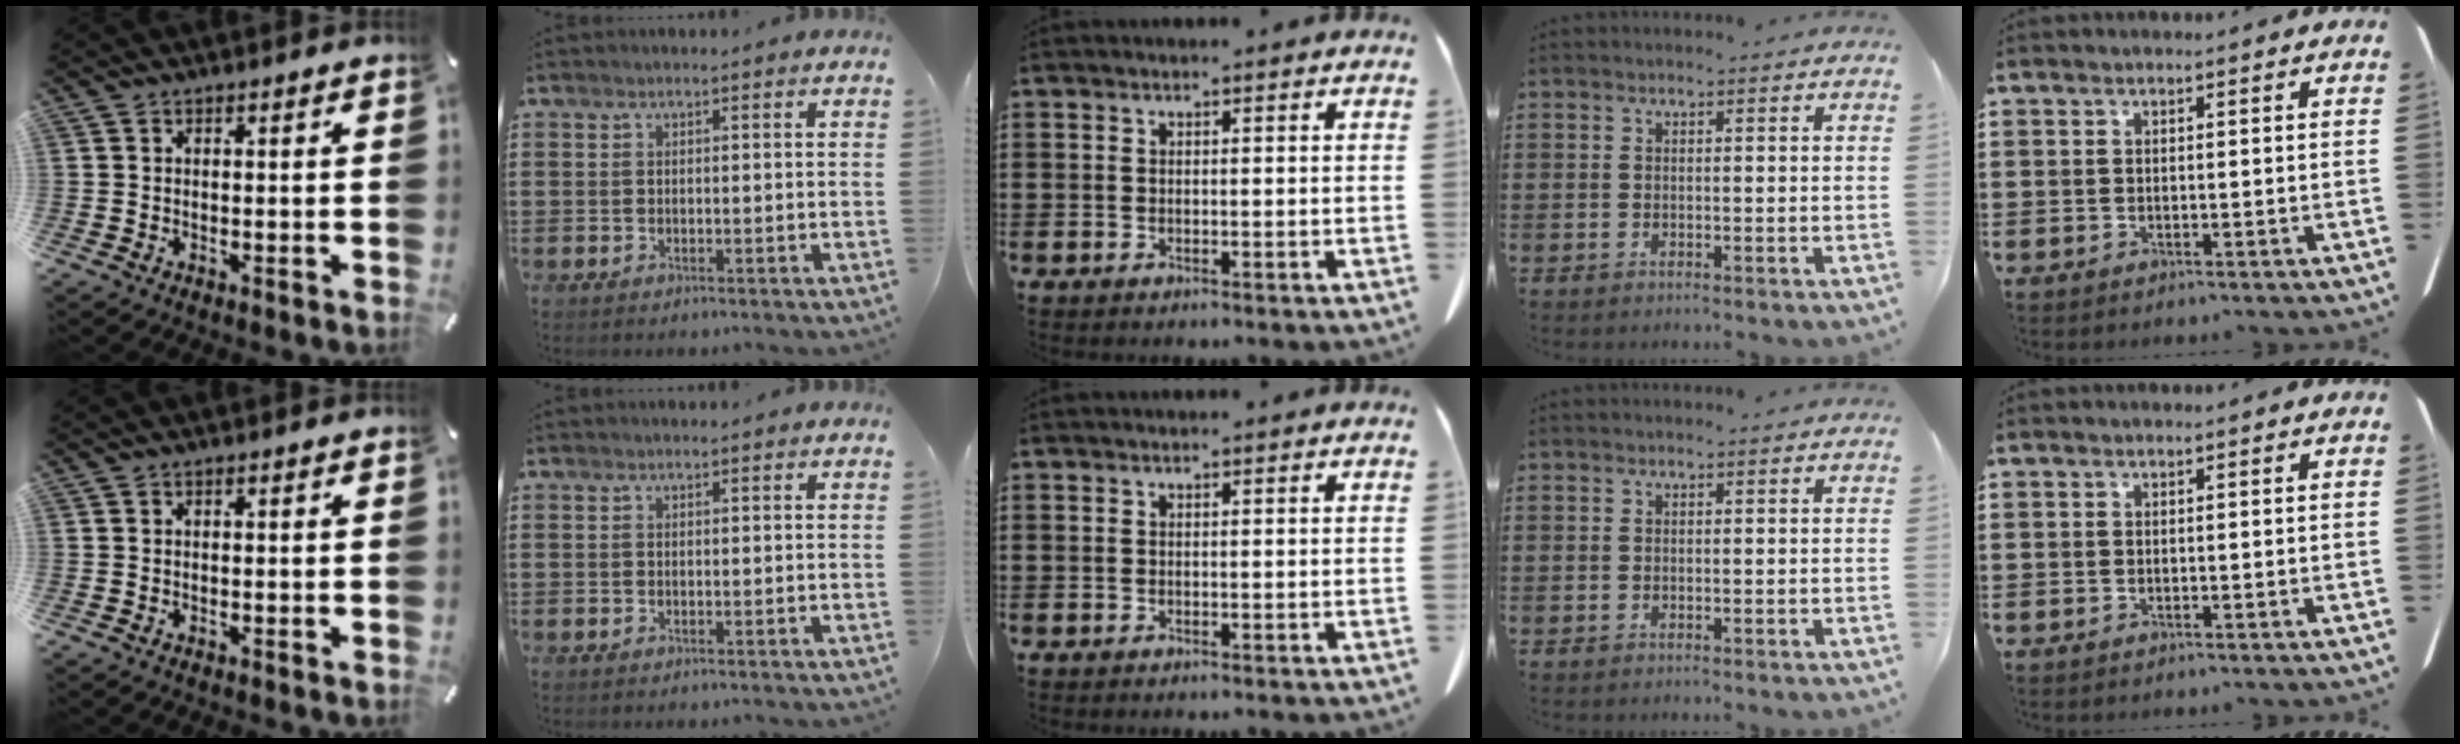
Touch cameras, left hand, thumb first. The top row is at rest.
{}